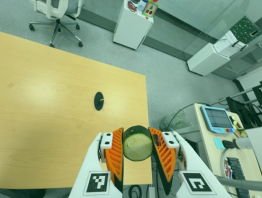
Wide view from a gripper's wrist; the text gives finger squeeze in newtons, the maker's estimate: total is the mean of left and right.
{"total": 13.6, "left": 12.9, "right": 14.4}